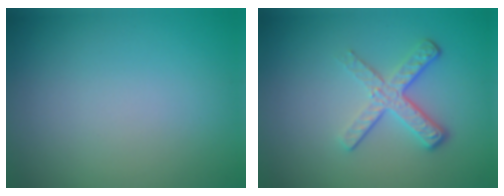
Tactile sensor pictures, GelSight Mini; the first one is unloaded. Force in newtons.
{"total": 3.7, "press": 2.6, "slide": 2.6}